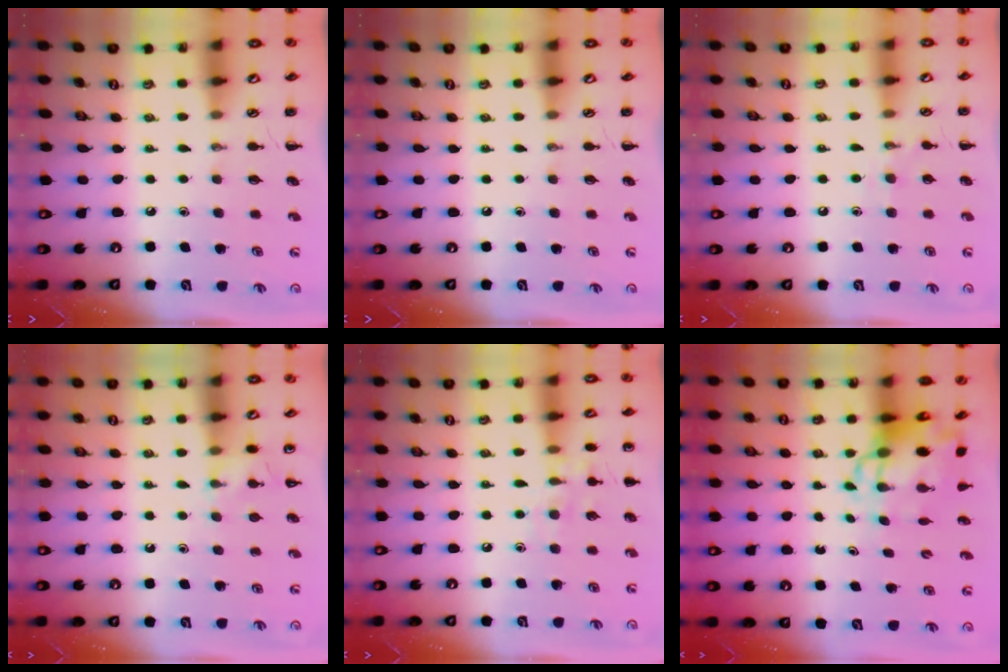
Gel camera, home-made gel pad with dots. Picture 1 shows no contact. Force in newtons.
{"total": 0.0}
{"total": 6.1, "press": 5.9, "slide": 1.7}
{"total": 4.4, "press": 4.2, "slide": 1.3}
{"total": 8.7, "press": 8.5, "slide": 1.9}
{"total": 7.4, "press": 7.1, "slide": 2.0}